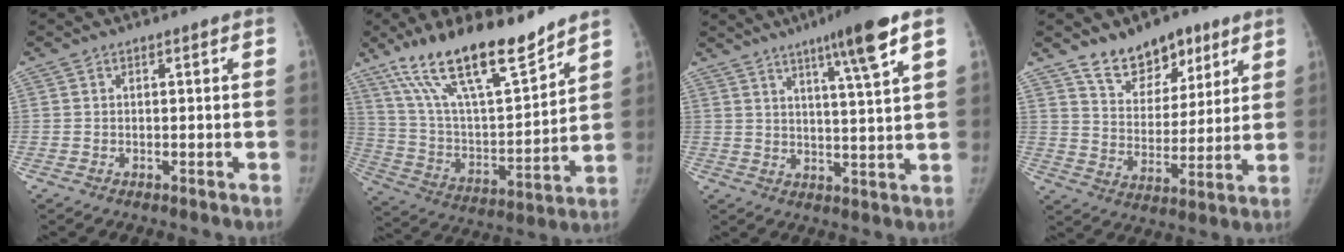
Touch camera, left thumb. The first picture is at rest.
{"total": 21.5, "force": [15.8, 5.7, 13.3], "torque": [-0.209, -0.073, 0.289]}
{"total": 11.2, "force": [6.5, 0.2, 9.1], "torque": [-0.138, -0.026, 0.097]}
{"total": 13.0, "force": [9.0, 7.6, 5.7], "torque": [-0.044, -0.055, 0.155]}